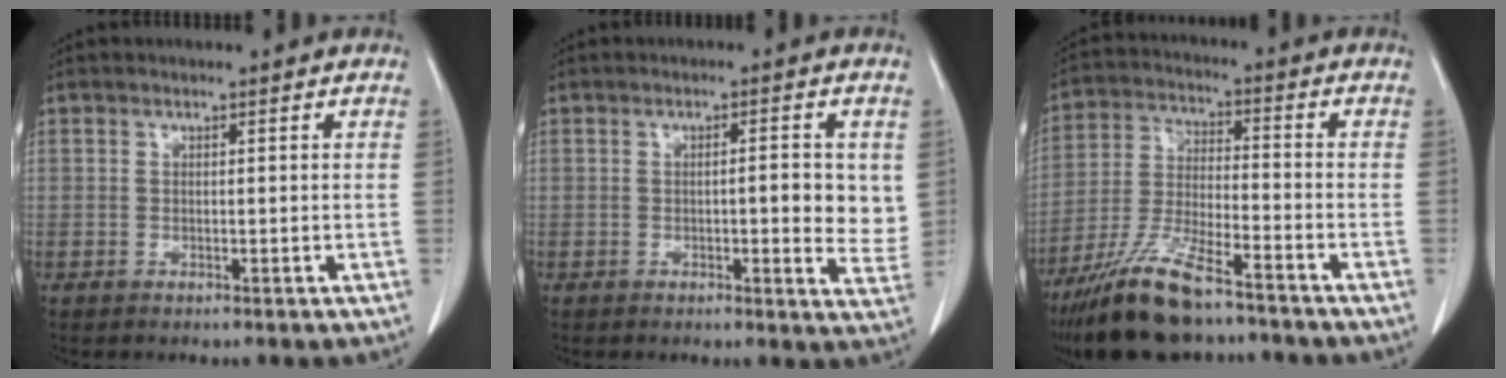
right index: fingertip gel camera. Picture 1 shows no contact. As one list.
[{"total": 6.0, "force": [0.5, 1.6, 5.7], "torque": [-0.069, -0.005, 0.002]}, {"total": 13.4, "force": [-10.1, 2.4, 8.4], "torque": [-0.170, -0.026, -0.187]}]